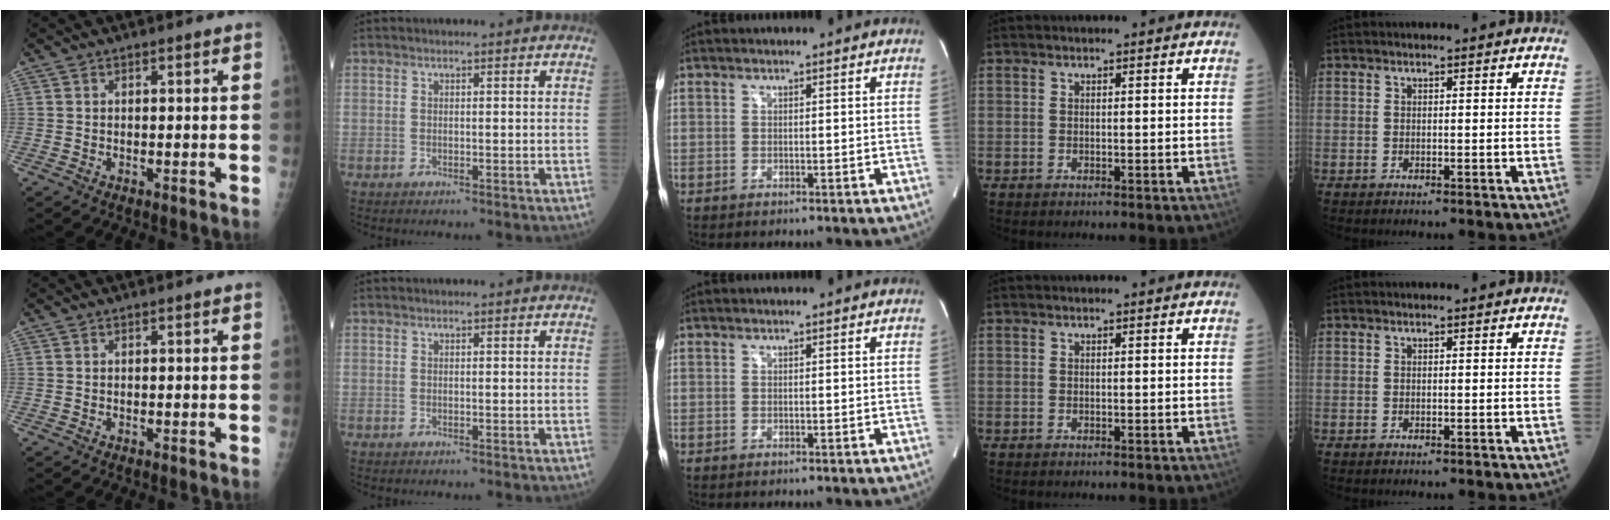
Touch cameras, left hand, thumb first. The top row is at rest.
{}